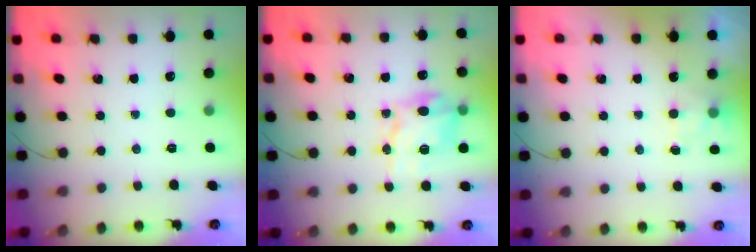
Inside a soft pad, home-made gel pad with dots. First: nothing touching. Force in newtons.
{"total": 12.2, "press": 12.1, "slide": 0.5}
{"total": 2.4, "press": 2.0, "slide": 1.4}